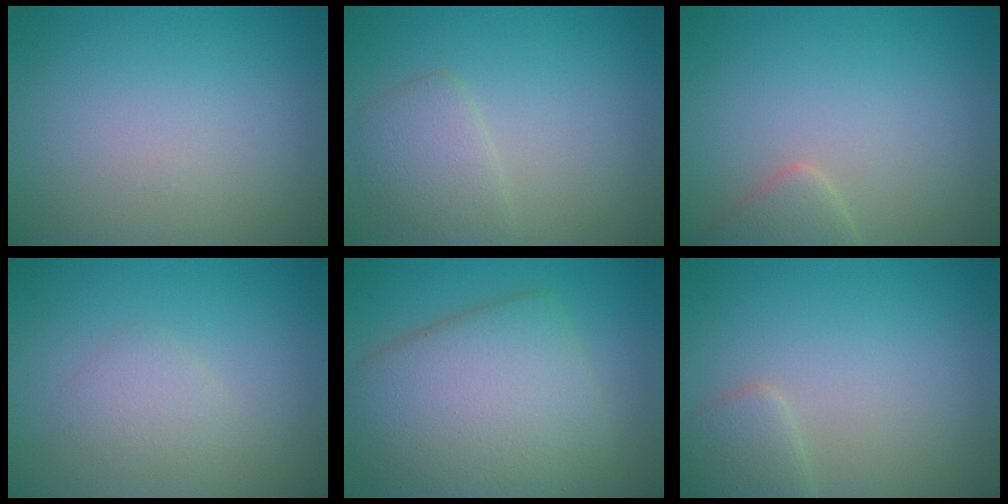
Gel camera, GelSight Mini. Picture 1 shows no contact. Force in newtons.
{"total": 2.6, "press": 2.6, "slide": 0.3}
{"total": 1.9, "press": 1.9, "slide": 0.2}
{"total": 1.7, "press": 1.7, "slide": 0.1}
{"total": 9.2, "press": 9.2, "slide": 0.5}
{"total": 2.0, "press": 2.0, "slide": 0.0}